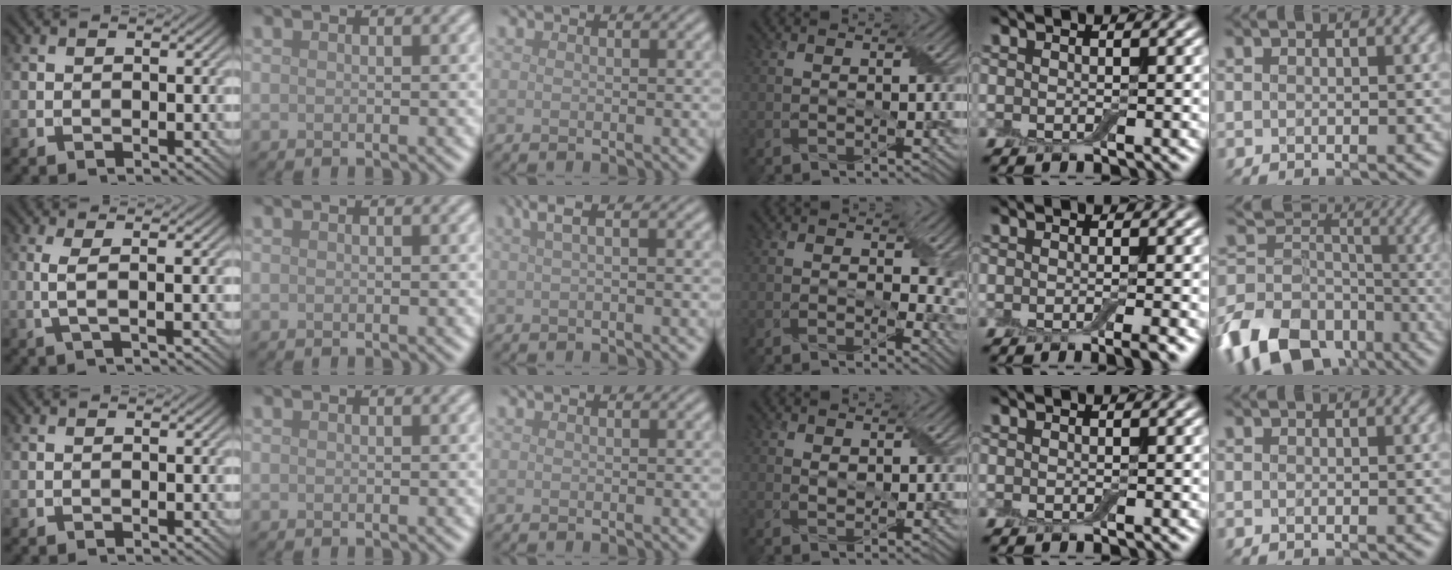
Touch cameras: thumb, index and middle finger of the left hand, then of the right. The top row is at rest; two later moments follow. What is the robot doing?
{"motion": "peel", "object": "aluminum foil"}